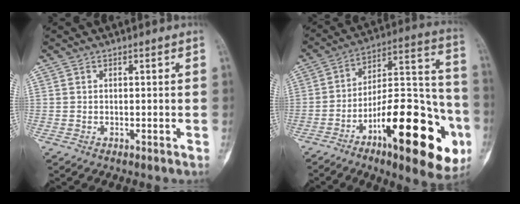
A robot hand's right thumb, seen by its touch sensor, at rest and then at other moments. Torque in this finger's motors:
{"motor_torque": [2.17, 2.65, 1.84, -0.93, 0.20]}